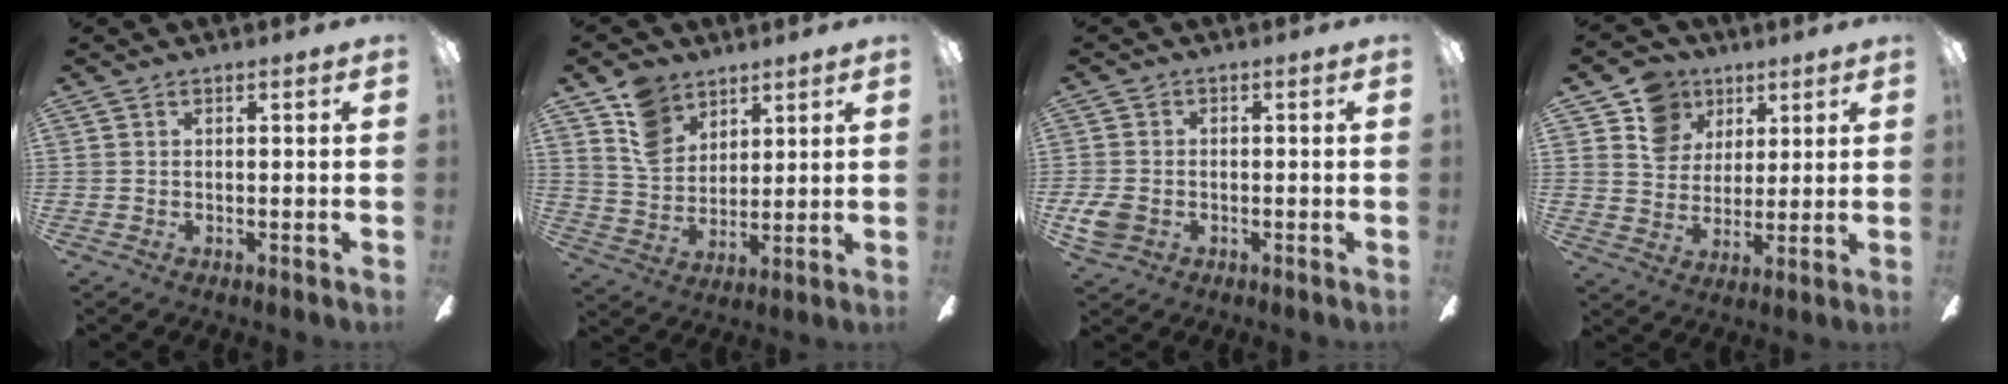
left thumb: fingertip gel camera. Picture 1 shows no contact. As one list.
[{"total": 10.6, "force": [7.2, 6.9, 3.6], "torque": [-0.077, -0.027, 0.142]}, {"total": 4.9, "force": [-1.4, 4.0, 2.6], "torque": [-0.053, 0.005, -0.028]}, {"total": 10.4, "force": [6.0, 8.2, 2.1], "torque": [-0.051, -0.022, 0.118]}]